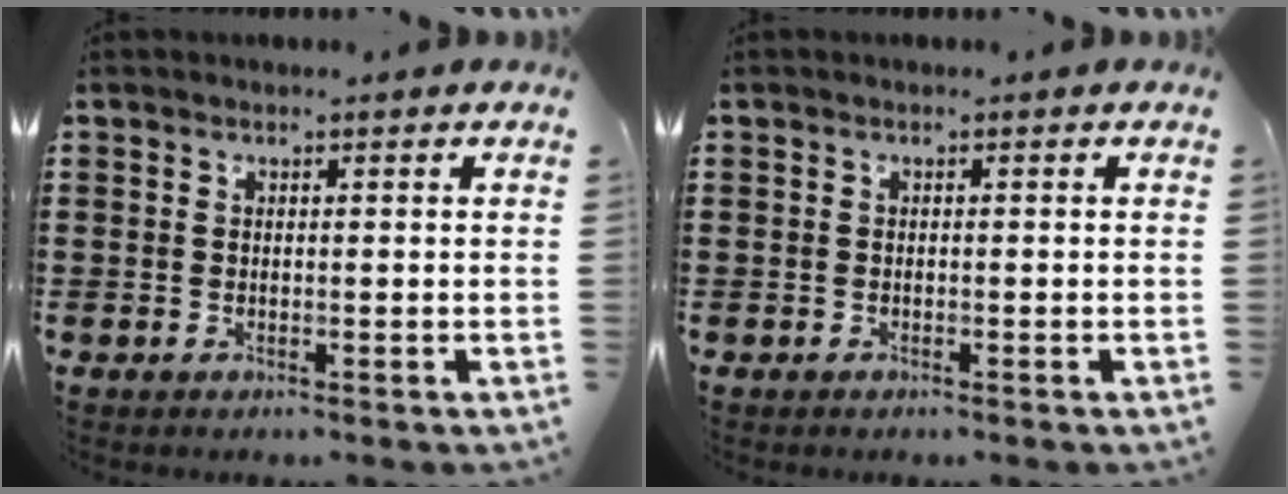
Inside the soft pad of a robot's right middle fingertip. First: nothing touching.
{"total": 0.6, "force": [-0.5, 0.3, 0.1], "torque": [-0.002, 0.002, -0.011]}